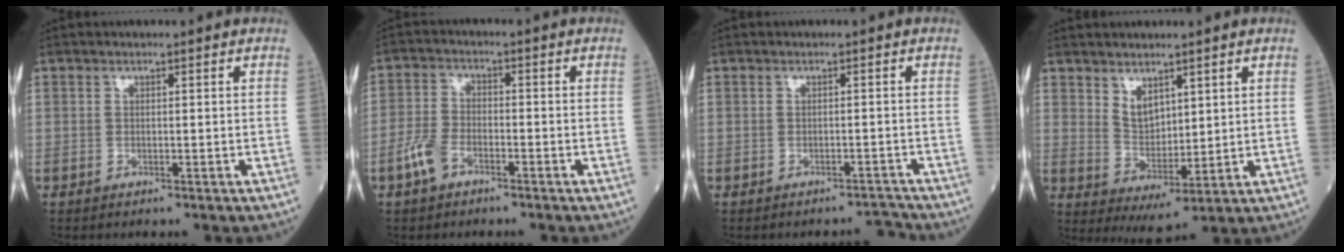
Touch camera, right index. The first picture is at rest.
{"total": 4.9, "force": [-2.9, 2.4, 3.0], "torque": [-0.076, 0.005, -0.061]}
{"total": 1.6, "force": [-1.6, -0.1, -0.4], "torque": [0.013, -0.006, -0.017]}
{"total": 5.2, "force": [2.9, 2.4, 3.5], "torque": [-0.066, -0.012, 0.066]}